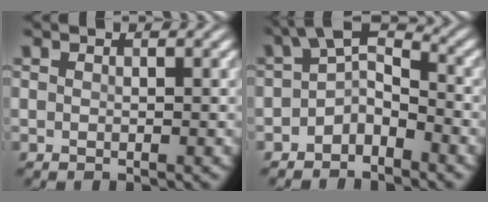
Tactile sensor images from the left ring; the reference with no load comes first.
{"total": 3.9, "force": [-1.5, 2.2, 2.8], "torque": [-0.043, 0.008, -0.036]}